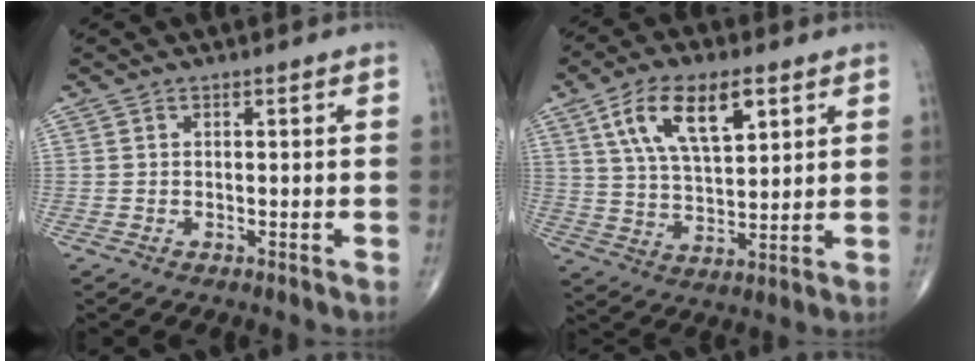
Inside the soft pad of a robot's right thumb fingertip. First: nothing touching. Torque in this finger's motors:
{"motor_torque": [-0.41, 2.01, 0.07, 0.04, 0.16]}